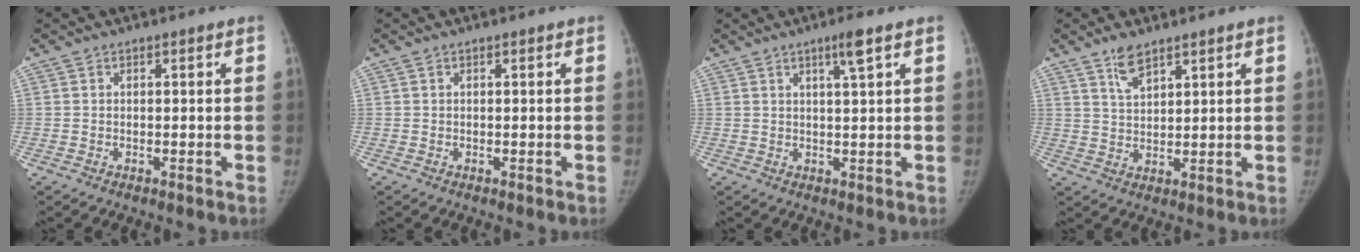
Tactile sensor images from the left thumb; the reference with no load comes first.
{"total": 0.0}
{"total": 3.4, "force": [1.9, -0.1, 2.9], "torque": [-0.048, -0.010, 0.034]}
{"total": 4.6, "force": [3.3, 1.8, 2.6], "torque": [-0.037, -0.018, 0.067]}